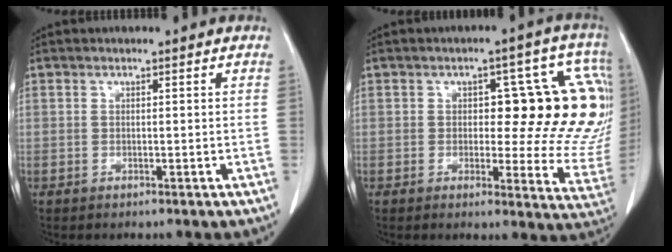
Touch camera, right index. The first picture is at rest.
{"total": 17.5, "force": [3.0, 6.6, 16.0], "torque": [-0.156, 0.020, 0.036]}